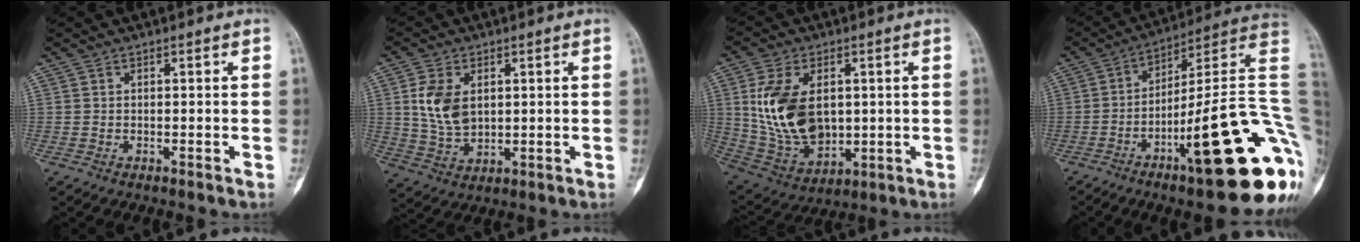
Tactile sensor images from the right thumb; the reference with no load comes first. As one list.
[{"total": 8.8, "force": [2.0, 5.7, 6.4], "torque": [-0.117, -0.008, 0.050]}, {"total": 16.8, "force": [2.3, 10.7, 12.8], "torque": [-0.227, -0.013, 0.063]}, {"total": 27.2, "force": [-8.5, 5.2, 25.4], "torque": [-0.279, 0.054, -0.123]}]